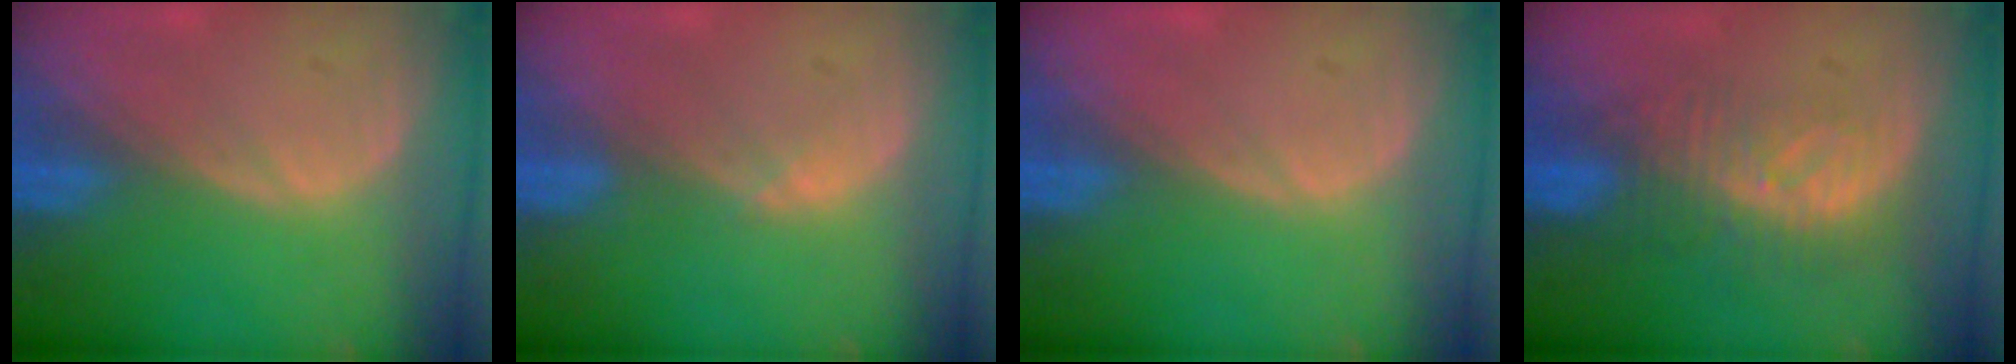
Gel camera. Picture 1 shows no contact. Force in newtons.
{"total": 0.7, "press": 0.6, "slide": 0.4}
{"total": 0.0}
{"total": 8.2, "press": 7.3, "slide": 3.8}